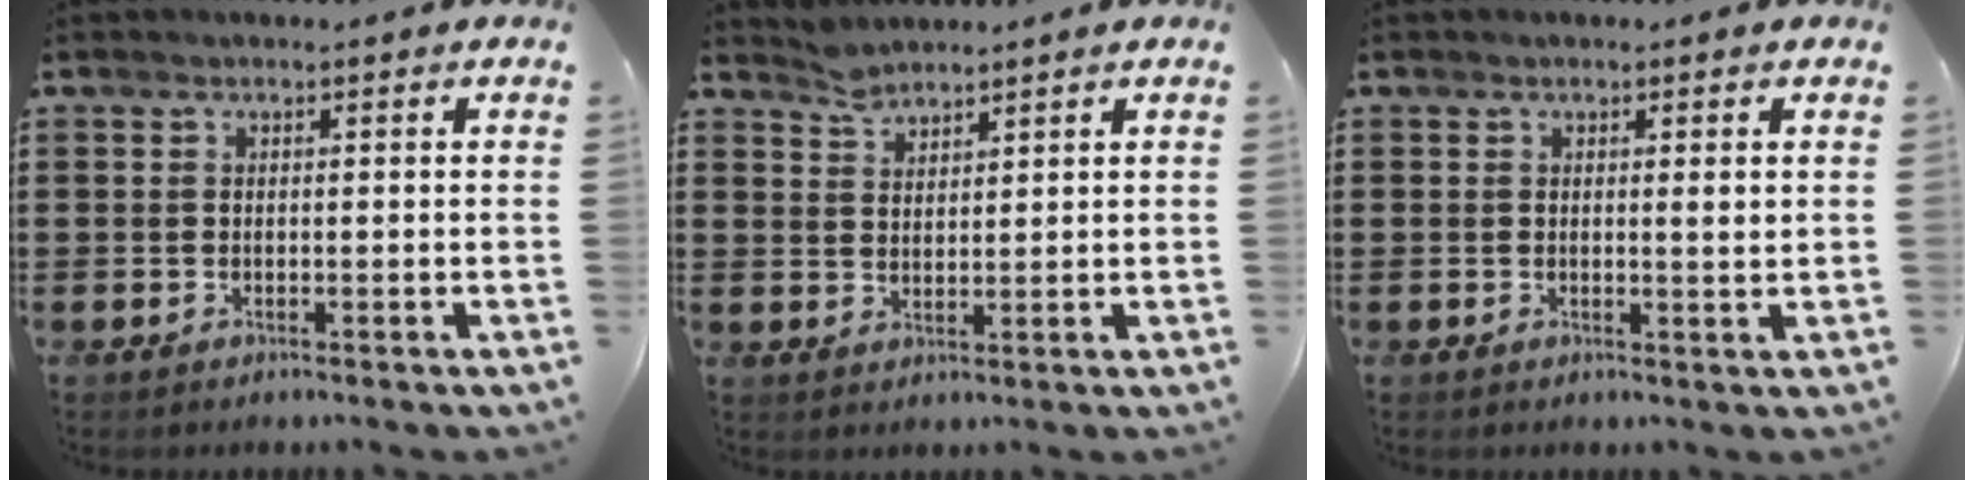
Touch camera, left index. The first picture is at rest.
{"total": 2.6, "force": [2.5, 0.4, 0.0], "torque": [-0.006, -0.003, 0.050]}
{"total": 1.6, "force": [0.6, 0.2, 1.4], "torque": [-0.024, -0.002, 0.009]}